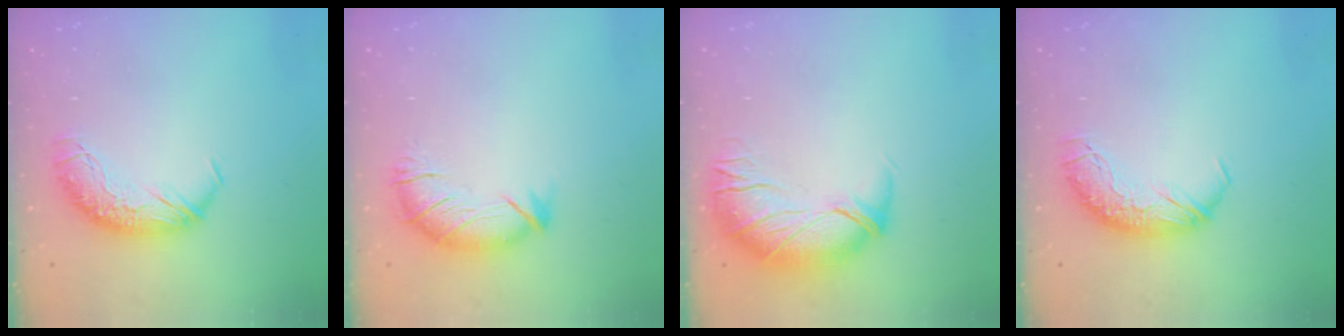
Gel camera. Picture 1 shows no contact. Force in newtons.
{"total": 2.9, "press": 2.0, "slide": 2.2}
{"total": 2.9, "press": 1.6, "slide": 2.3}
{"total": 0.0}